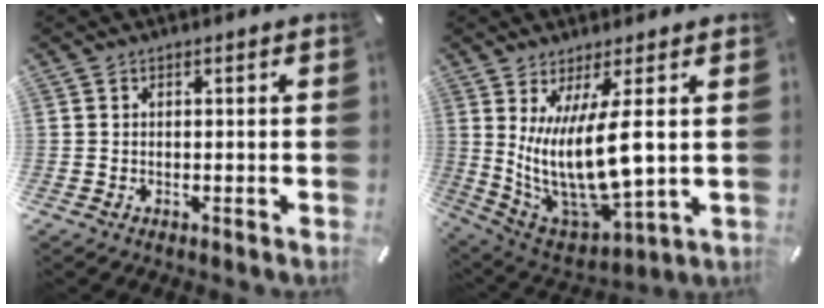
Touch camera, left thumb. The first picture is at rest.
{"total": 16.3, "force": [3.5, 5.8, 14.8], "torque": [-0.314, -0.035, 0.063]}